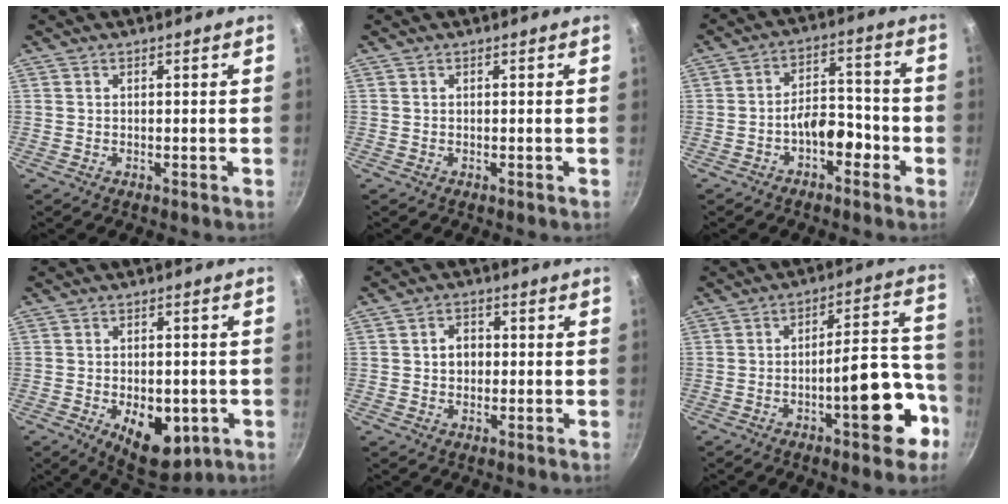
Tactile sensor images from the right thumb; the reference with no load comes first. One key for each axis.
{"total": 0.0}
{"total": 5.0, "fx": 1.0, "fy": 2.1, "fz": 4.4, "tx": -0.066, "ty": -0.020, "tz": 0.021}
{"total": 11.8, "fx": -3.6, "fy": 6.8, "fz": 8.9, "tx": -0.089, "ty": 0.002, "tz": -0.036}
{"total": 3.8, "fx": 0.1, "fy": 3.1, "fz": 2.1, "tx": -0.012, "ty": 0.011, "tz": 0.000}
{"total": 14.8, "fx": -6.1, "fy": 5.2, "fz": 12.4, "tx": -0.136, "ty": 0.059, "tz": -0.085}